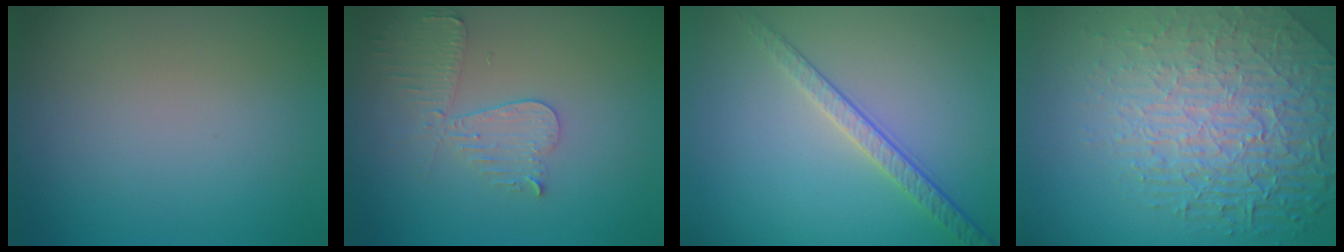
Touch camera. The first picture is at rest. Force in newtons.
{"total": 3.7, "press": 3.3, "slide": 1.6}
{"total": 2.4, "press": 2.0, "slide": 1.4}
{"total": 8.7, "press": 5.9, "slide": 6.4}